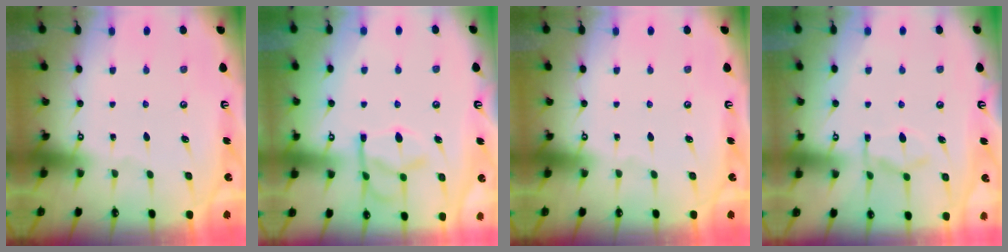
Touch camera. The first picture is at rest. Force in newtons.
{"total": 9.4, "press": 9.3, "slide": 1.5}
{"total": 0.0}
{"total": 10.5, "press": 10.4, "slide": 1.3}